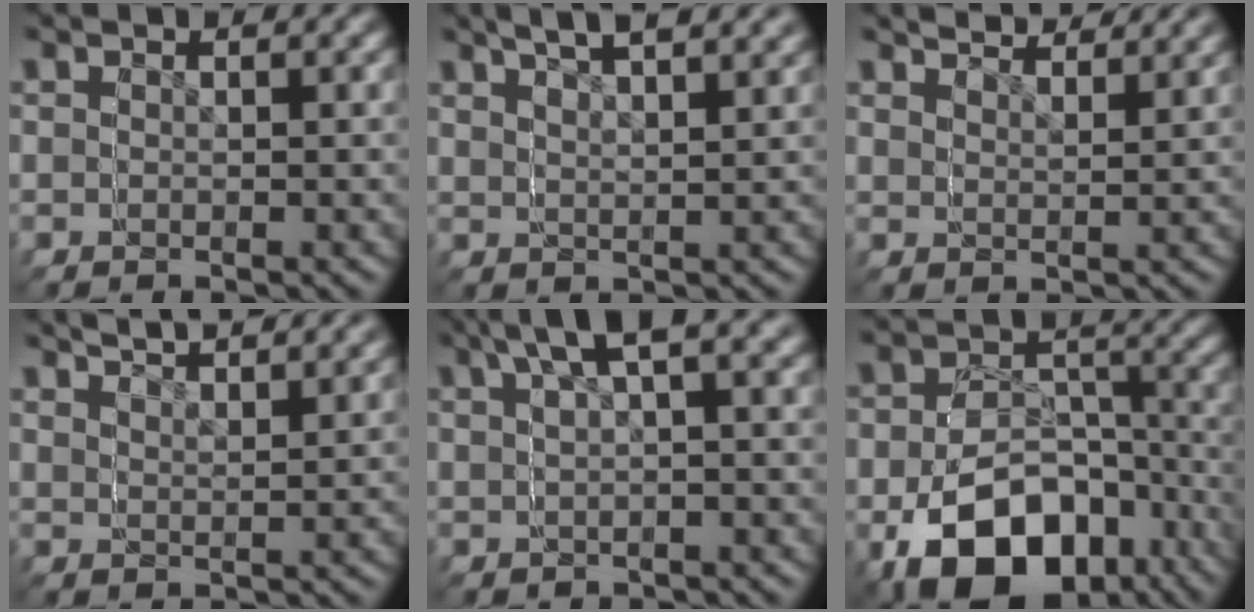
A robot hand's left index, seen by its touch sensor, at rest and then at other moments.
{"total": 3.2, "force": [3.1, 0.2, 0.7], "torque": [-0.021, 0.014, 0.043]}
{"total": 3.0, "force": [2.9, 0.6, 0.2], "torque": [-0.005, 0.008, 0.043]}
{"total": 3.5, "force": [3.3, 0.9, 0.4], "torque": [-0.017, 0.011, 0.048]}
{"total": 1.5, "force": [1.3, -0.3, 0.8], "torque": [-0.024, 0.014, 0.015]}
{"total": 9.0, "force": [-5.6, 7.0, 1.1], "torque": [-0.054, -0.062, -0.066]}